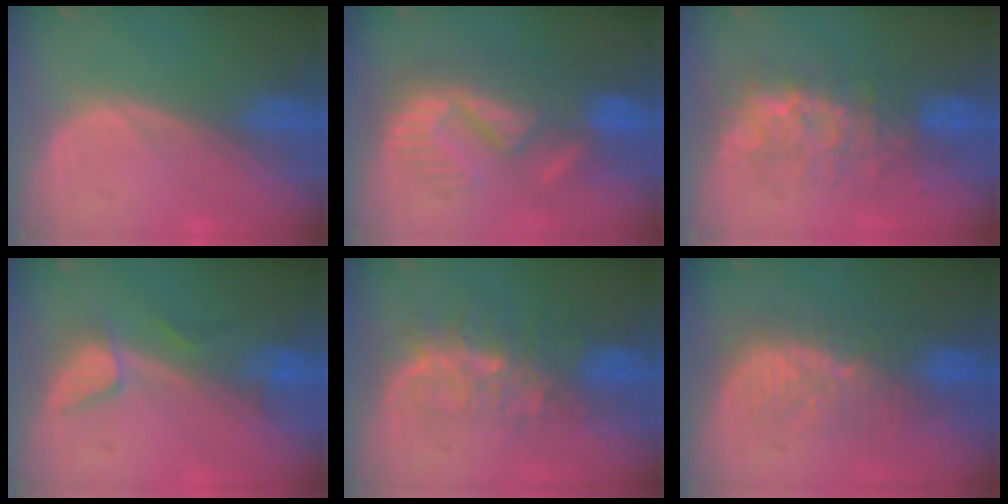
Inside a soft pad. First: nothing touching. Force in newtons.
{"total": 9.1, "press": 8.9, "slide": 1.9}
{"total": 7.9, "press": 7.6, "slide": 2.3}
{"total": 3.2, "press": 3.1, "slide": 0.3}
{"total": 8.2, "press": 6.8, "slide": 4.6}
{"total": 8.4, "press": 7.8, "slide": 3.0}